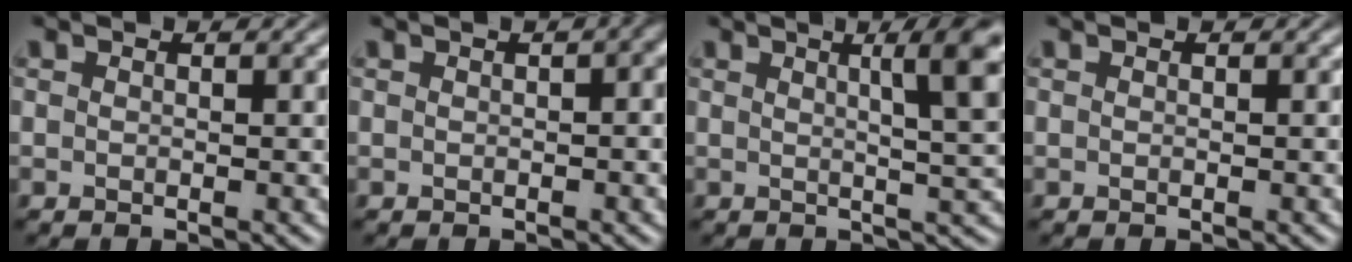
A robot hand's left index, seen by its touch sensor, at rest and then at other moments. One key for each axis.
{"total": 1.5, "fx": 0.1, "fy": 0.3, "fz": 1.5, "tx": -0.019, "ty": 0.007, "tz": 0.005}
{"total": 6.4, "fx": 2.2, "fy": 1.4, "fz": 5.9, "tx": -0.051, "ty": 0.012, "tz": 0.027}
{"total": 0.0}